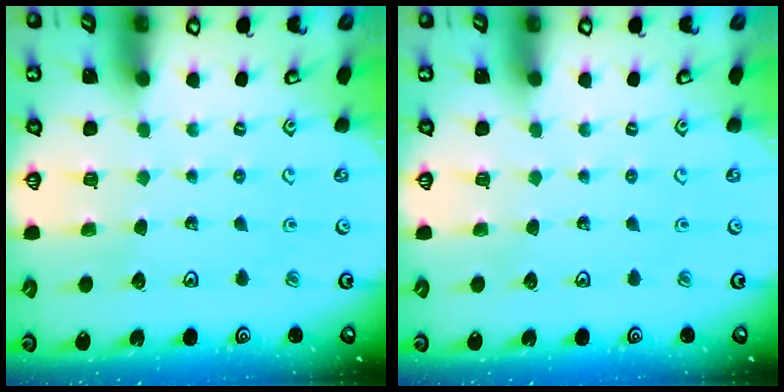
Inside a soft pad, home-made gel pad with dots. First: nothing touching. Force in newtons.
{"total": 0.0}